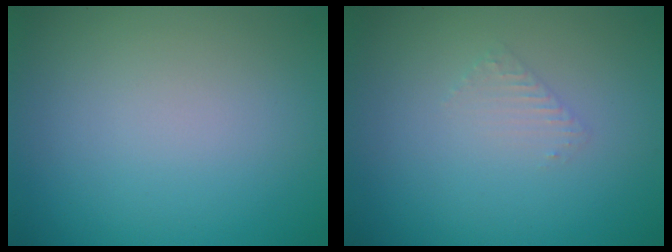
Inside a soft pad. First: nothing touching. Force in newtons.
{"total": 0.9, "press": 0.9, "slide": 0.2}